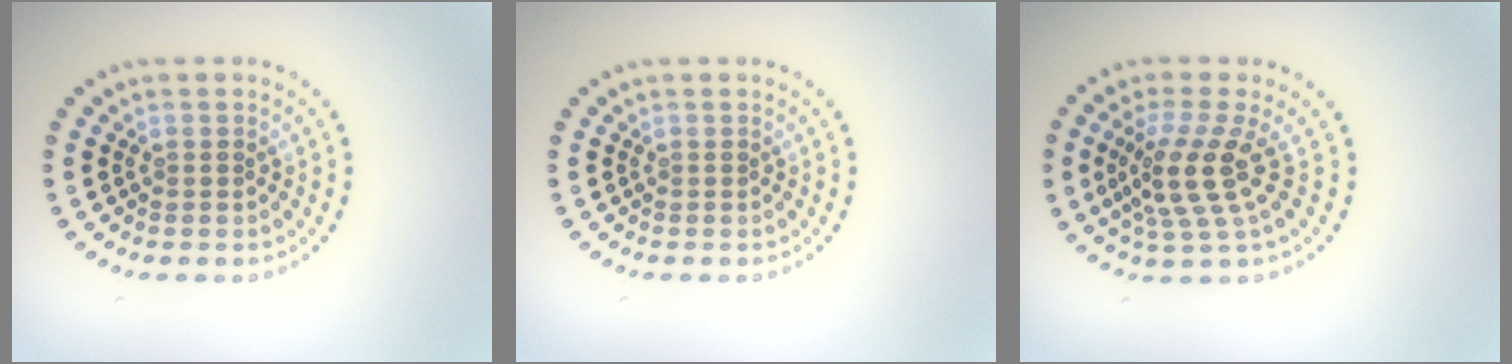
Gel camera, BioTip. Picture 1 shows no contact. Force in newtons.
{"total": 0.0}
{"total": 4.2, "press": 3.1, "slide": 2.9}